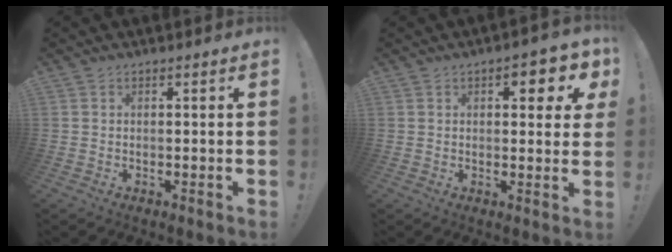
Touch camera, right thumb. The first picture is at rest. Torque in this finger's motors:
{"motor_torque": [0.25, 0.71, 0.02, 0.12, 0.15]}